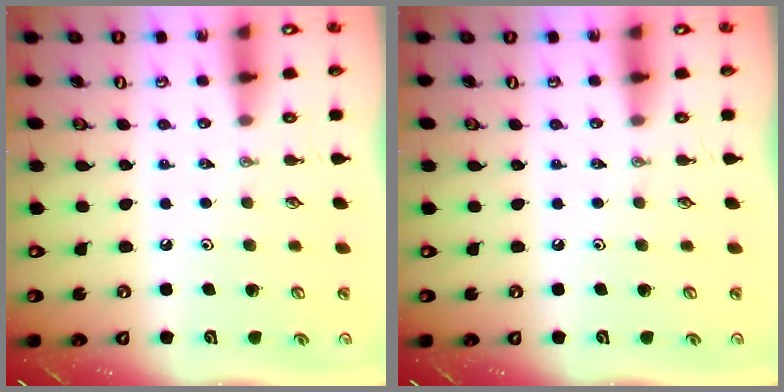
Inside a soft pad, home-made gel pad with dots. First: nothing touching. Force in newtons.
{"total": 0.0}